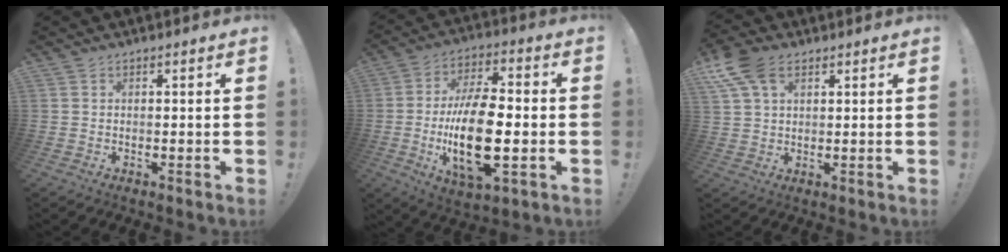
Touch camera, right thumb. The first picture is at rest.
{"total": 20.5, "force": [-3.2, 9.2, 18.0], "torque": [-0.333, -0.005, -0.052]}
{"total": 10.0, "force": [4.9, 5.7, 6.6], "torque": [-0.132, -0.009, 0.093]}